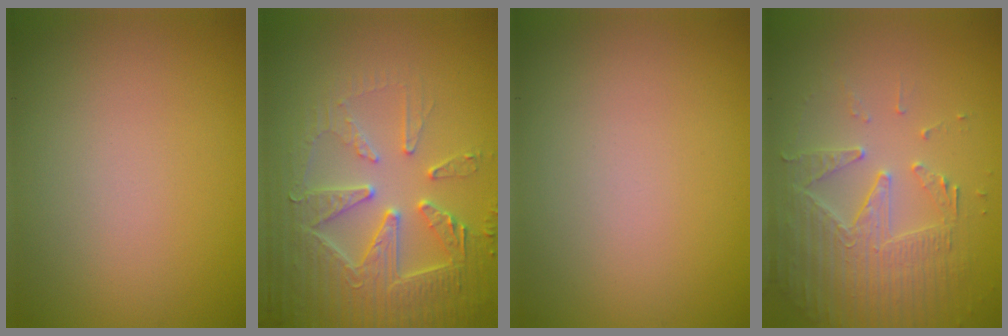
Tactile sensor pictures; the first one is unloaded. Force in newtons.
{"total": 6.2, "press": 5.4, "slide": 3.1}
{"total": 0.0}
{"total": 4.1, "press": 3.9, "slide": 1.4}